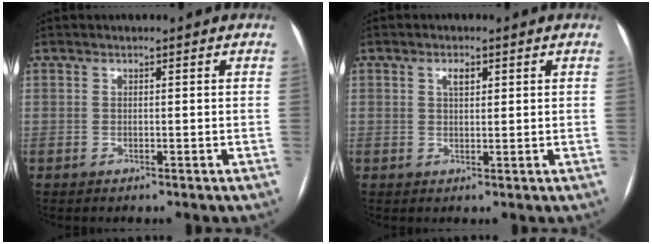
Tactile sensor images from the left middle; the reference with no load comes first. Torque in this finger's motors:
{"motor_torque": [0.62, -0.04, 0.43, 0.02]}